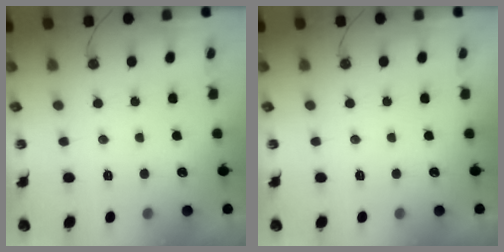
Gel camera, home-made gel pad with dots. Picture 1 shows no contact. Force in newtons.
{"total": 0.0}